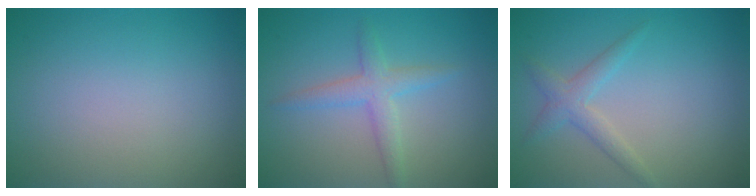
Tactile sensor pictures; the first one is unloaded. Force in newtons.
{"total": 2.6, "press": 2.6, "slide": 0.0}
{"total": 2.0, "press": 2.0, "slide": 0.1}